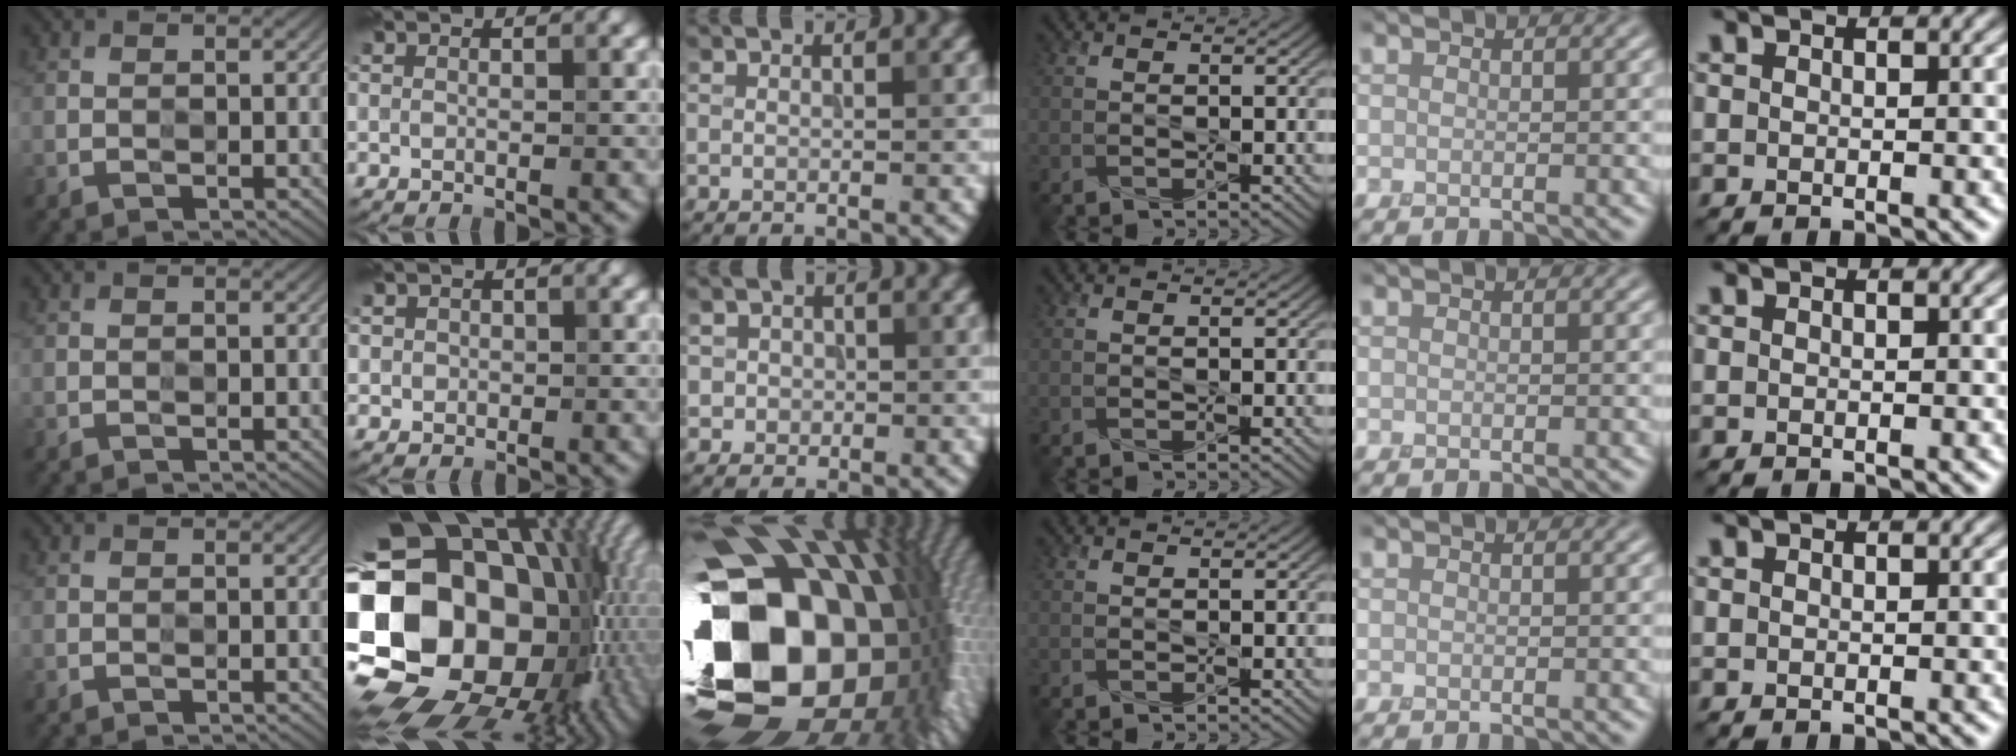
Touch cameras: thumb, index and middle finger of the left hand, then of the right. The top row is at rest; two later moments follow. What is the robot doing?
{"motion": "press", "object": "memory foam"}